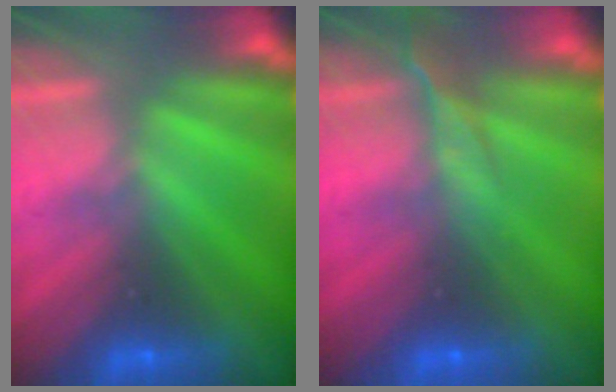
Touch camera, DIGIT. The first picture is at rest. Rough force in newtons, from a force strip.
{"total": 2.6}